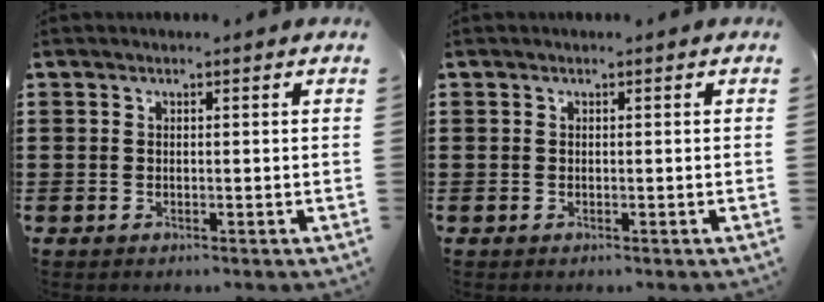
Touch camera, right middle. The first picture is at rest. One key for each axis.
{"total": 0.0}